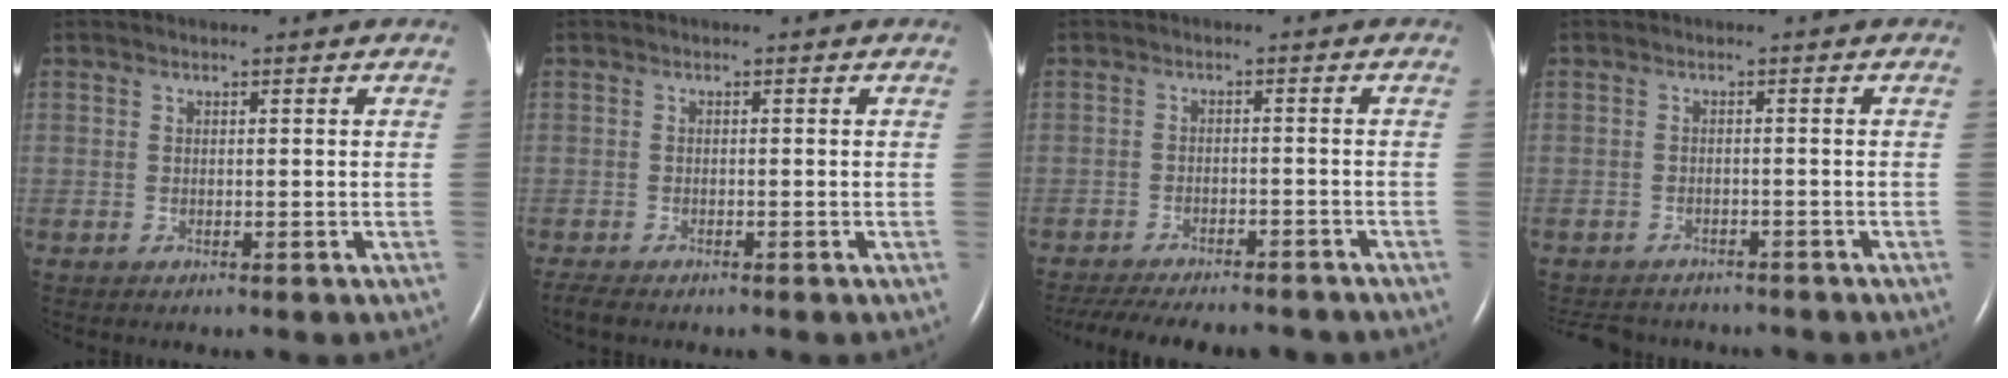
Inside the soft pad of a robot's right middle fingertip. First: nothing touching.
{"total": 2.2, "force": [-1.8, 0.6, 1.1], "torque": [-0.027, -0.007, -0.028]}
{"total": 16.0, "force": [-14.0, 4.2, 6.6], "torque": [-0.148, -0.016, -0.186]}
{"total": 7.8, "force": [-7.0, 2.9, 1.6], "torque": [-0.031, -0.003, -0.094]}